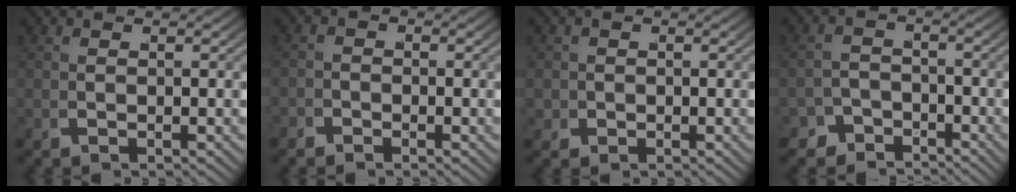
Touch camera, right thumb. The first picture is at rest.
{"total": 1.3, "force": [-1.2, 0.5, -0.3], "torque": [0.019, 0.006, -0.030]}
{"total": 2.4, "force": [-0.4, 2.2, 1.0], "torque": [-0.022, -0.011, -0.001]}
{"total": 5.8, "force": [-4.5, 3.5, 1.0], "torque": [0.023, -0.024, -0.078]}